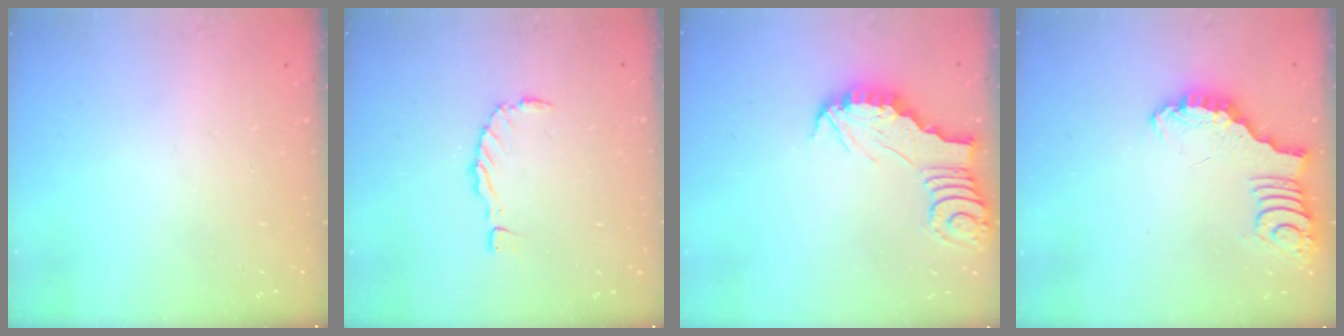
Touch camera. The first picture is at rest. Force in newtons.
{"total": 0.0}
{"total": 2.6, "press": 2.6, "slide": 0.2}
{"total": 3.3, "press": 3.2, "slide": 0.4}